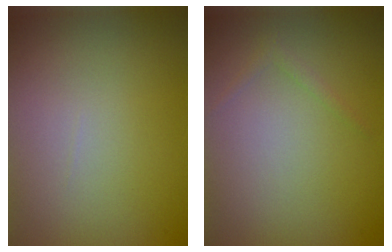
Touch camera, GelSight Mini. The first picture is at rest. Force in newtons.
{"total": 0.6, "press": 0.6, "slide": 0.1}